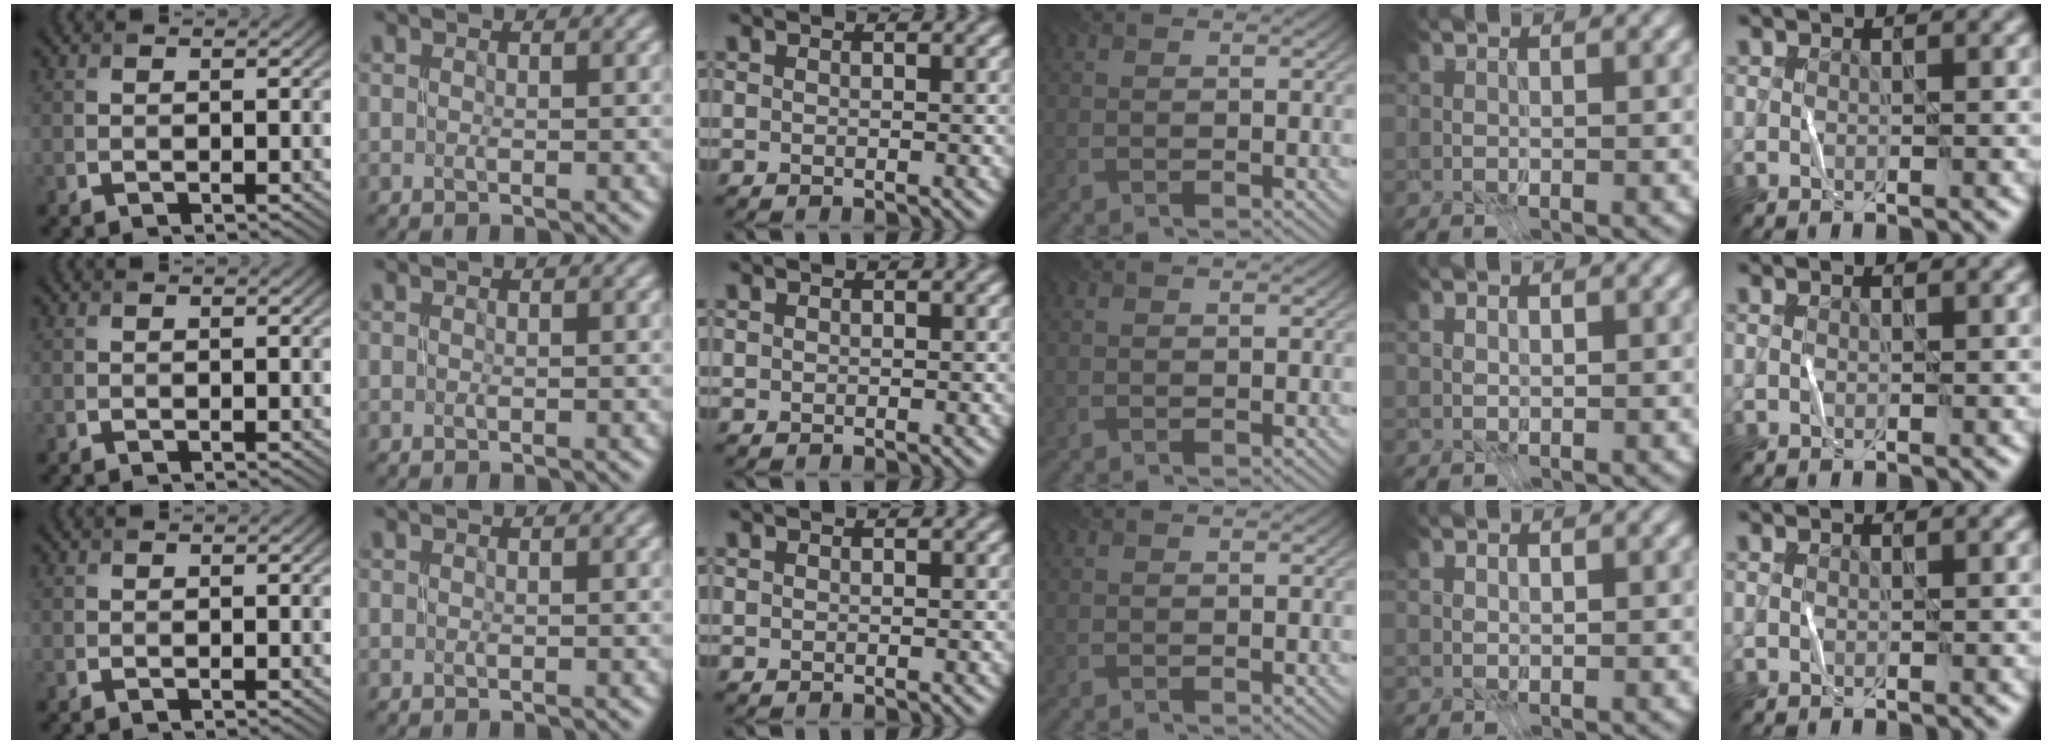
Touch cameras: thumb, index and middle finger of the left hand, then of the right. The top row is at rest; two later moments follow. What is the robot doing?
{"motion": "fold", "object": "receipt paper"}